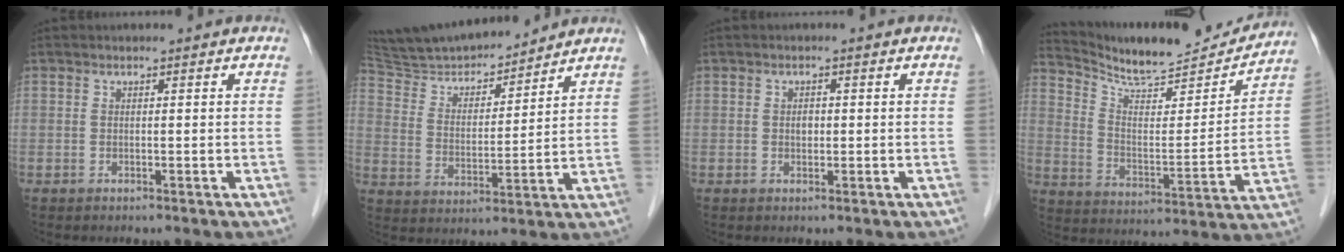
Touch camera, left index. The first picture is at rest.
{"total": 14.2, "force": [13.4, 2.2, 4.2], "torque": [-0.073, 0.004, 0.236]}
{"total": 1.2, "force": [0.0, 0.8, 0.8], "torque": [-0.013, 0.000, -0.002]}
{"total": 17.7, "force": [17.0, 2.0, 4.4], "torque": [-0.080, -0.035, 0.256]}